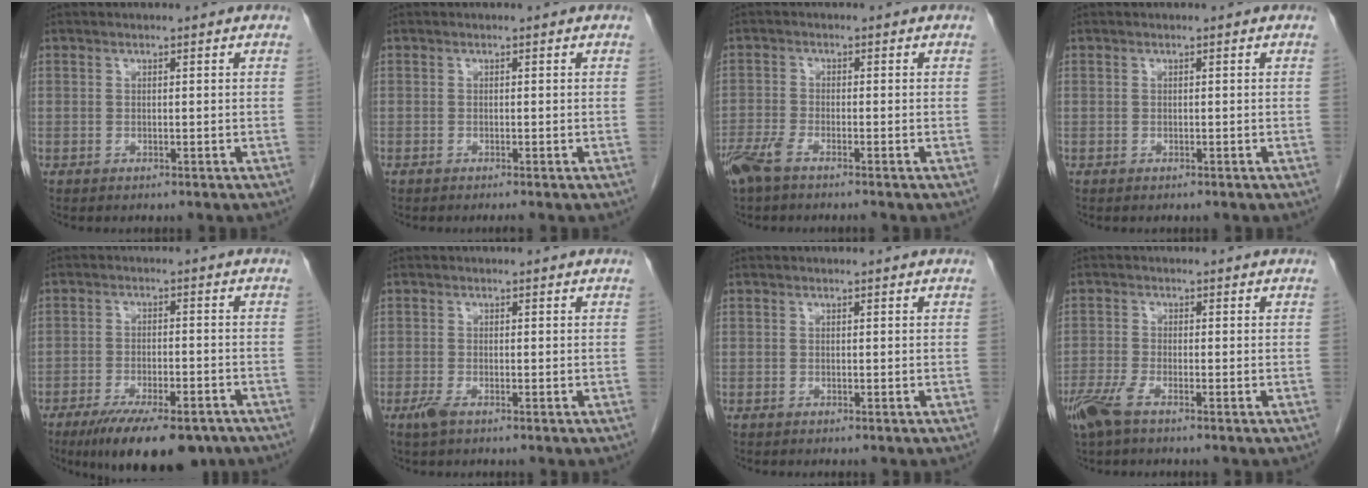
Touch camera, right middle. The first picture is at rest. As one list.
[{"total": 0.6, "force": [-0.5, -0.1, 0.2], "torque": [-0.006, 0.000, -0.011]}, {"total": 4.8, "force": [-3.7, 0.9, 3.0], "torque": [-0.064, -0.009, -0.072]}, {"total": 0.0}, {"total": 13.8, "force": [-10.2, 4.2, 8.3], "torque": [-0.118, -0.013, -0.155]}, {"total": 1.8, "force": [-1.1, 0.5, 1.3], "torque": [-0.032, -0.003, -0.021]}, {"total": 0.0}, {"total": 4.2, "force": [-2.8, 0.9, 3.0], "torque": [-0.071, -0.009, -0.059]}]